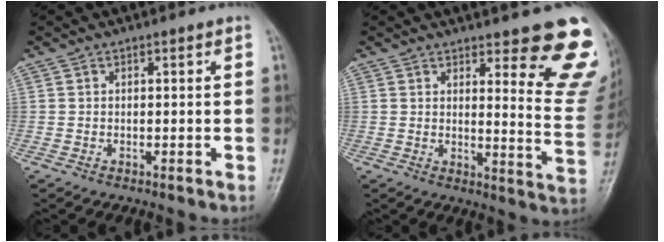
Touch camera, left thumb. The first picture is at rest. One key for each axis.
{"total": 14.1, "fx": 9.0, "fy": 3.8, "fz": 10.2, "tx": -0.074, "ty": -0.067, "tz": 0.099}